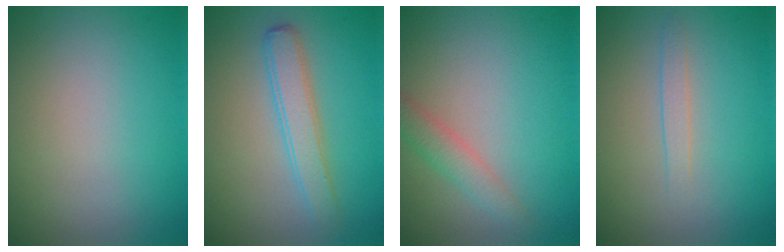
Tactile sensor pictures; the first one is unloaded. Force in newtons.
{"total": 2.9, "press": 2.9, "slide": 0.1}
{"total": 2.1, "press": 2.1, "slide": 0.1}
{"total": 1.2, "press": 1.2, "slide": 0.1}